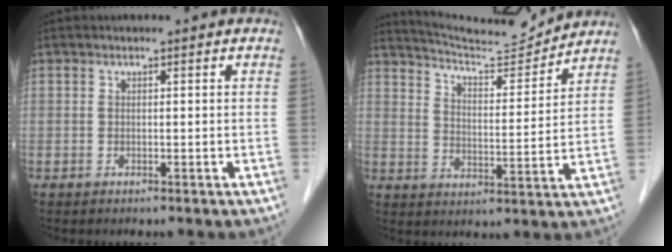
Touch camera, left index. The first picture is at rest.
{"total": 10.9, "force": [10.8, -0.7, 1.3], "torque": [-0.031, -0.008, 0.175]}